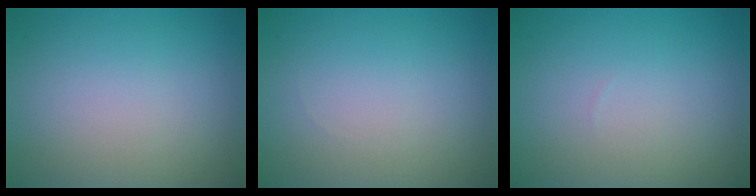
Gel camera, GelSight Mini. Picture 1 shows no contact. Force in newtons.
{"total": 0.0}
{"total": 0.0}